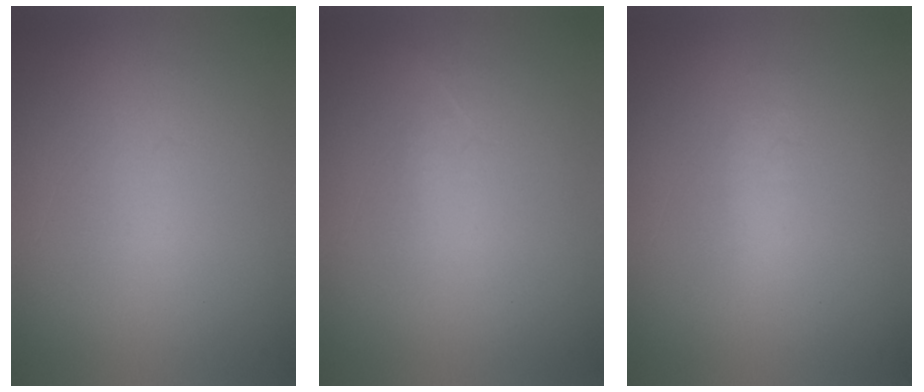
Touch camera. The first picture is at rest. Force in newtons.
{"total": 1.0}
{"total": 1.3}